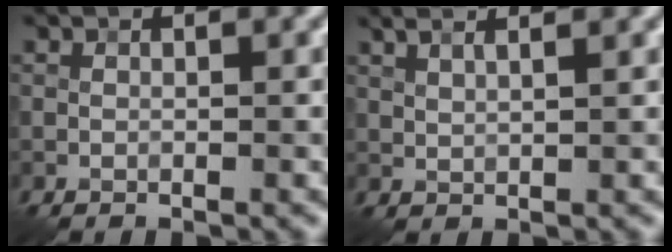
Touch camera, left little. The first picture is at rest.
{"total": 4.8, "force": [3.2, 2.0, 3.0], "torque": [-0.040, 0.043, 0.027]}